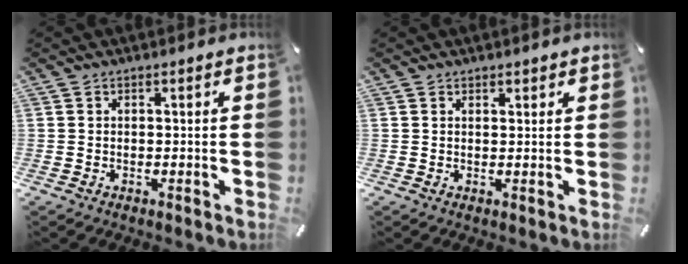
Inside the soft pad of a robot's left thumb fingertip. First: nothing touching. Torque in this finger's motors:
{"motor_torque": [-0.33, -0.22, 0.00, 0.11, -0.02]}